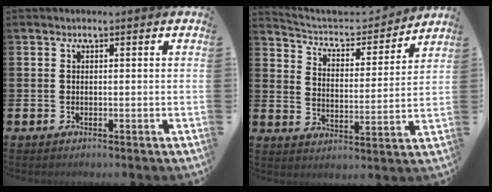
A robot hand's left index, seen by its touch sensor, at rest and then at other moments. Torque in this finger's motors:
{"motor_torque": [0.49, -1.65, 0.02, 0.00]}